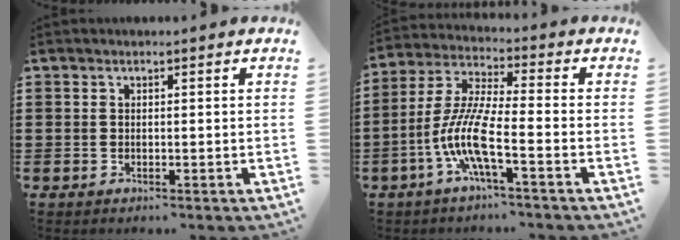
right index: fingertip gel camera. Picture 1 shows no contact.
{"total": 8.9, "force": [-4.0, 1.0, 7.9], "torque": [-0.197, -0.023, -0.085]}